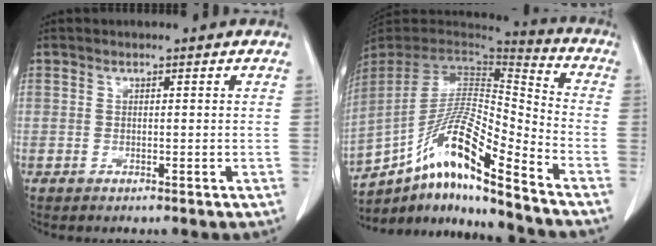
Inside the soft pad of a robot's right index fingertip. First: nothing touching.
{"total": 16.8, "force": [-11.5, 0.8, 12.2], "torque": [-0.231, 0.007, -0.204]}